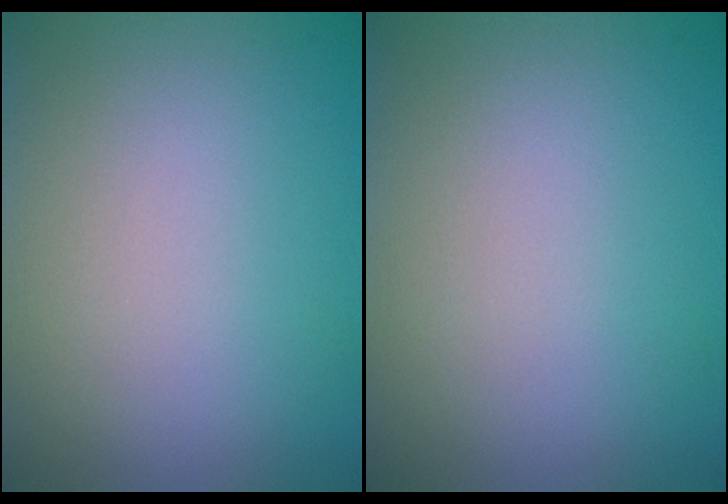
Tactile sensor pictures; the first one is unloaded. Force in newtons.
{"total": 0.0}